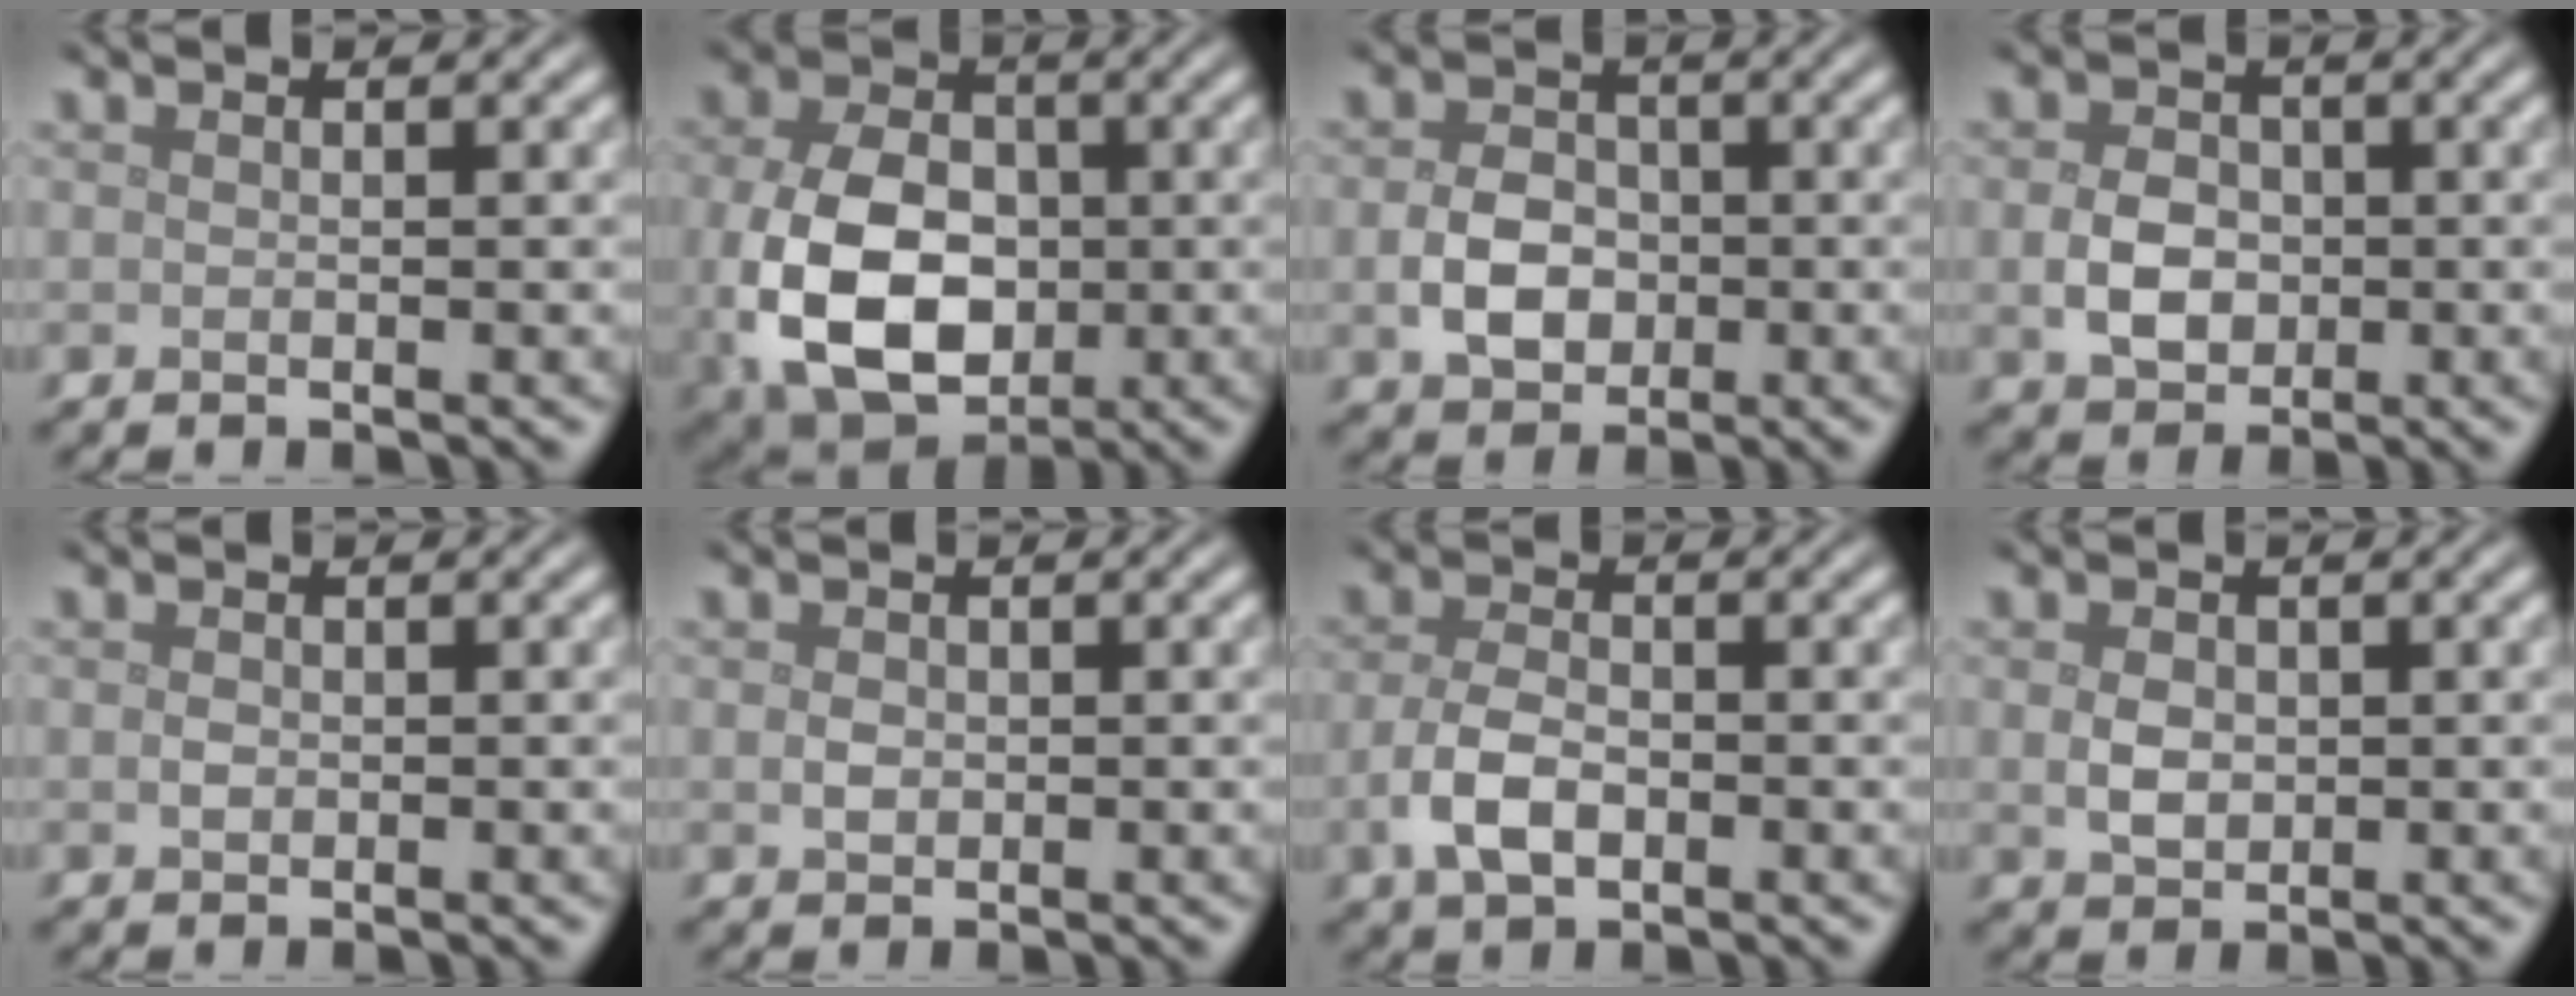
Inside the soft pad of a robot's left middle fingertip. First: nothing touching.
{"total": 10.2, "force": [-1.1, 7.2, 7.1], "torque": [-0.159, -0.022, -0.013]}
{"total": 3.8, "force": [-0.7, 3.0, 2.2], "torque": [-0.042, 0.000, -0.015]}
{"total": 3.5, "force": [-0.4, 2.7, 2.1], "torque": [-0.042, -0.002, -0.010]}
{"total": 0.7, "force": [0.0, 0.5, 0.4], "torque": [-0.009, -0.002, 0.000]}
{"total": 1.1, "force": [0.1, 0.9, 0.6], "torque": [-0.014, -0.002, 0.000]}
{"total": 3.5, "force": [-1.1, 2.1, 2.7], "torque": [-0.057, -0.003, -0.024]}
{"total": 2.1, "force": [0.1, 1.6, 1.3], "torque": [-0.028, -0.001, 0.002]}